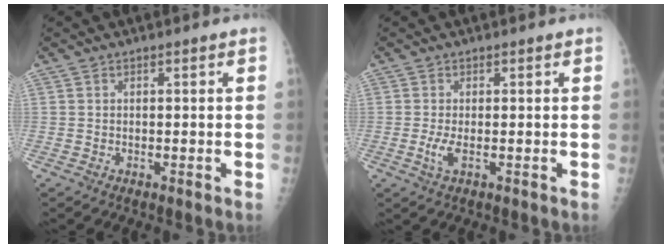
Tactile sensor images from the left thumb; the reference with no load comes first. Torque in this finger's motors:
{"motor_torque": [-0.26, 0.26, 0.14, -0.12, 0.00]}